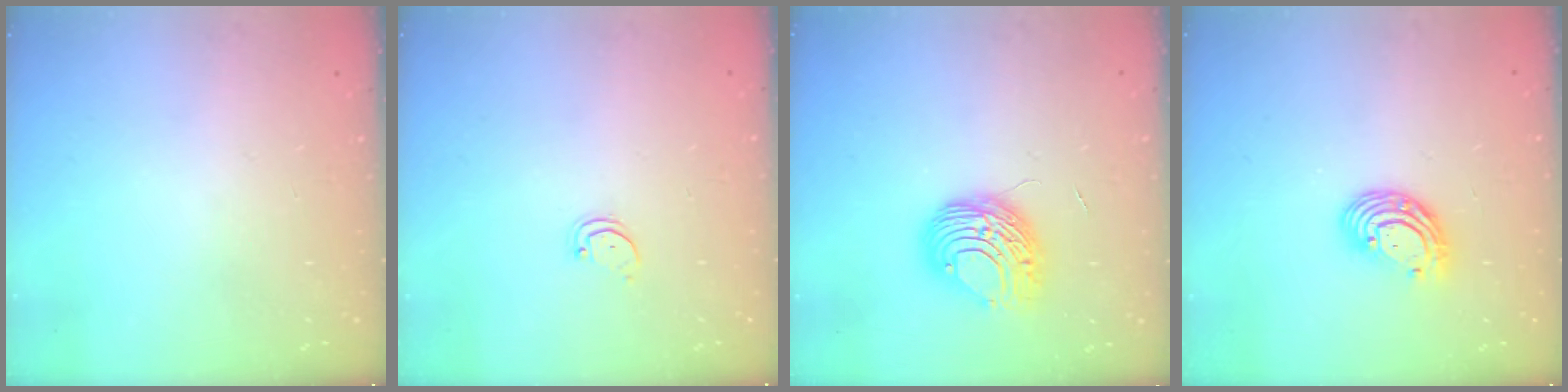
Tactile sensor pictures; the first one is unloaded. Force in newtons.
{"total": 1.5, "press": 1.5, "slide": 0.1}
{"total": 9.0, "press": 9.0, "slide": 0.9}
{"total": 9.3, "press": 9.3, "slide": 1.0}